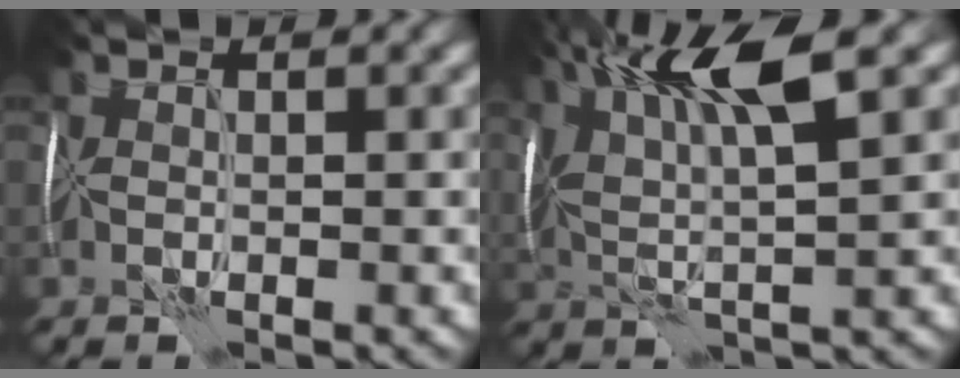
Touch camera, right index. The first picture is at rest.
{"total": 8.7, "force": [4.0, 2.0, 7.5], "torque": [-0.153, 0.023, 0.071]}